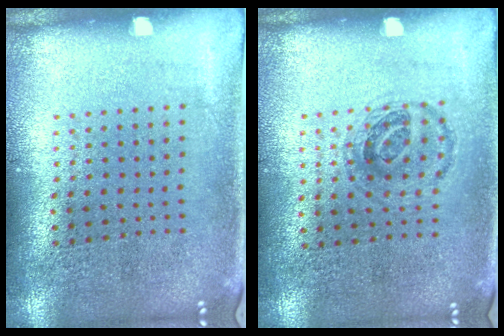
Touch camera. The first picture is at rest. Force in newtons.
{"total": 0.9, "press": 0.8, "slide": 0.4}